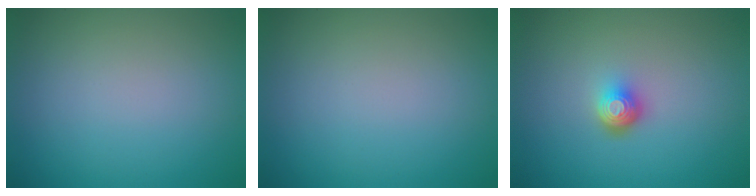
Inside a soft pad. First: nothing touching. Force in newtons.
{"total": 0.0}
{"total": 2.3, "press": 1.4, "slide": 1.8}